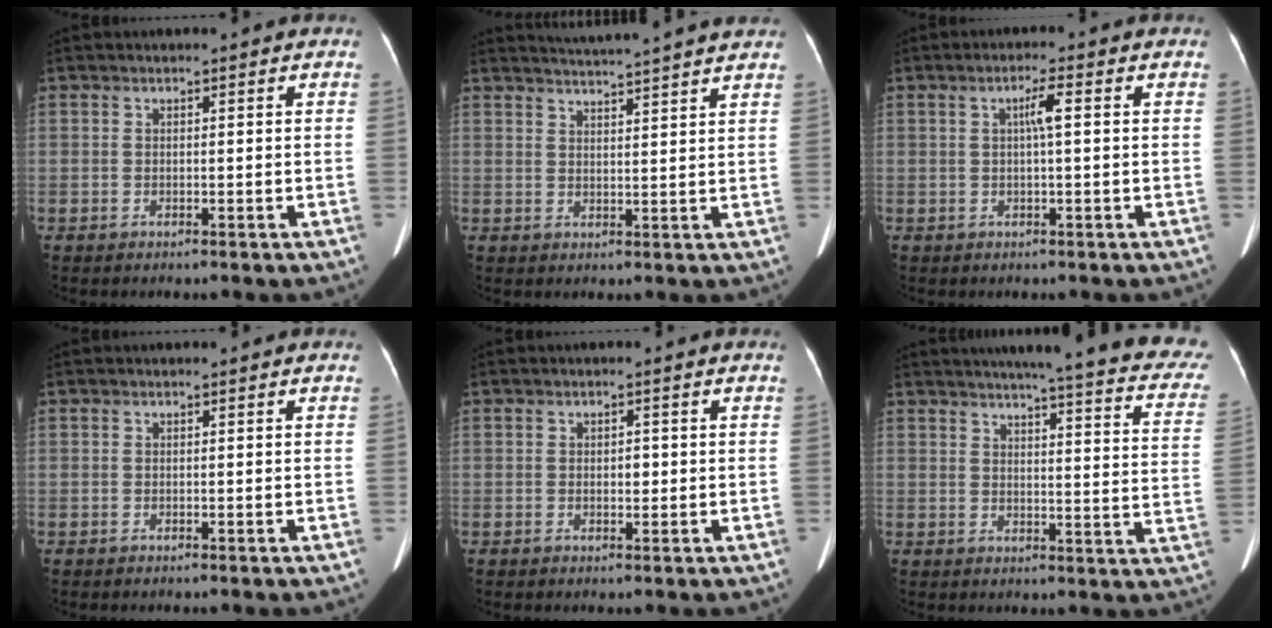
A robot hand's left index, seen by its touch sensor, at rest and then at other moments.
{"total": 12.1, "force": [11.3, -0.6, 4.3], "torque": [-0.076, 0.003, 0.139]}
{"total": 2.6, "force": [0.4, 0.1, 2.6], "torque": [-0.048, 0.007, 0.007]}
{"total": 0.0}
{"total": 1.4, "force": [-0.3, 0.8, 1.1], "torque": [-0.020, -0.001, -0.005]}
{"total": 26.0, "force": [22.4, 2.4, 13.0], "torque": [-0.166, -0.054, 0.242]}